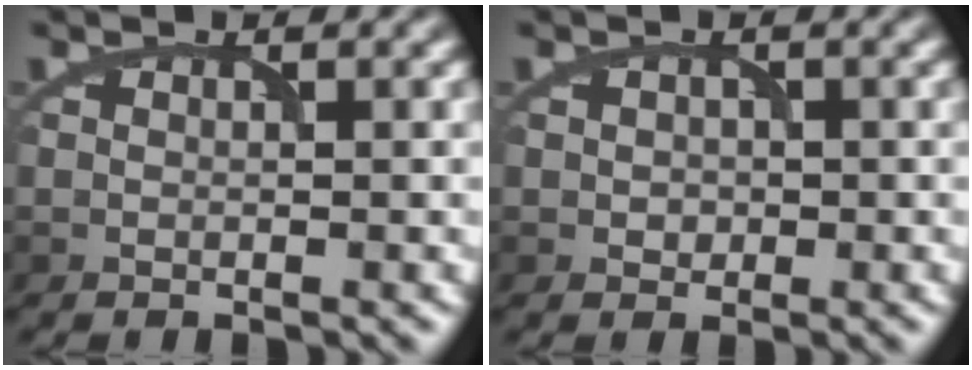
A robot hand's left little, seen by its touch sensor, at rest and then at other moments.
{"total": 1.0, "force": [0.0, 0.9, 0.4], "torque": [-0.006, -0.003, -0.001]}